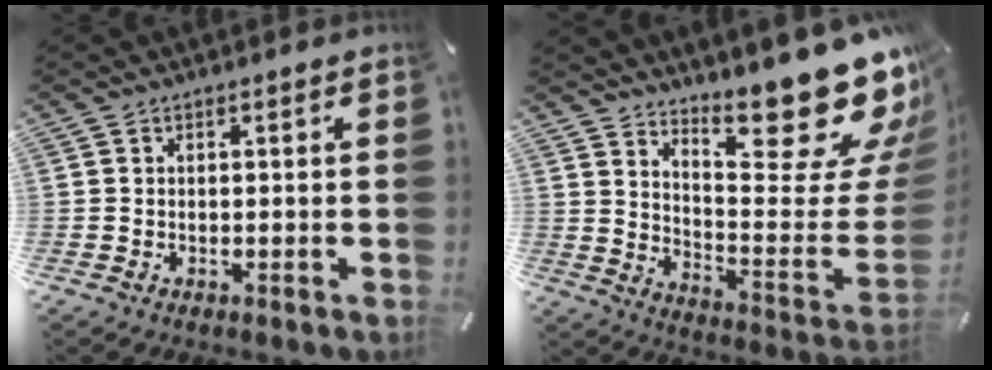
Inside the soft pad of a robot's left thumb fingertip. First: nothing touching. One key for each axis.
{"total": 23.0, "fx": 17.5, "fy": 6.5, "fz": 13.4, "tx": -0.152, "ty": -0.150, "tz": 0.281}